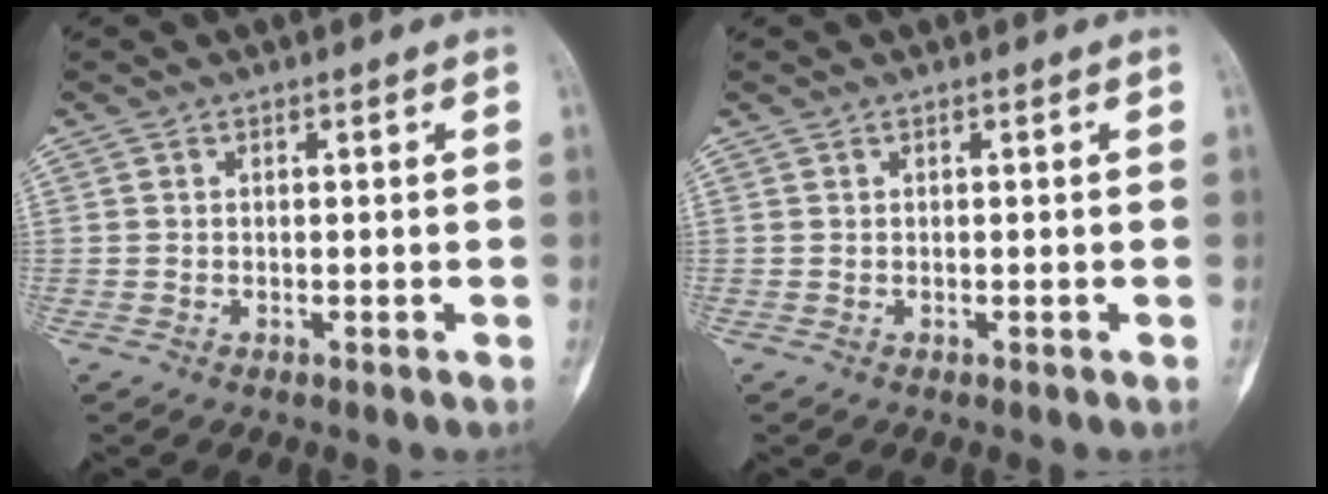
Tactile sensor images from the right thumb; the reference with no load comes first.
{"total": 0.0}